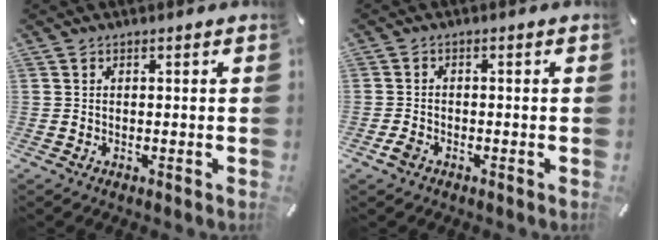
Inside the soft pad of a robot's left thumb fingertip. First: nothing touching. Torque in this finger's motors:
{"motor_torque": [0.28, 0.24, 0.03, -0.01, -0.07]}